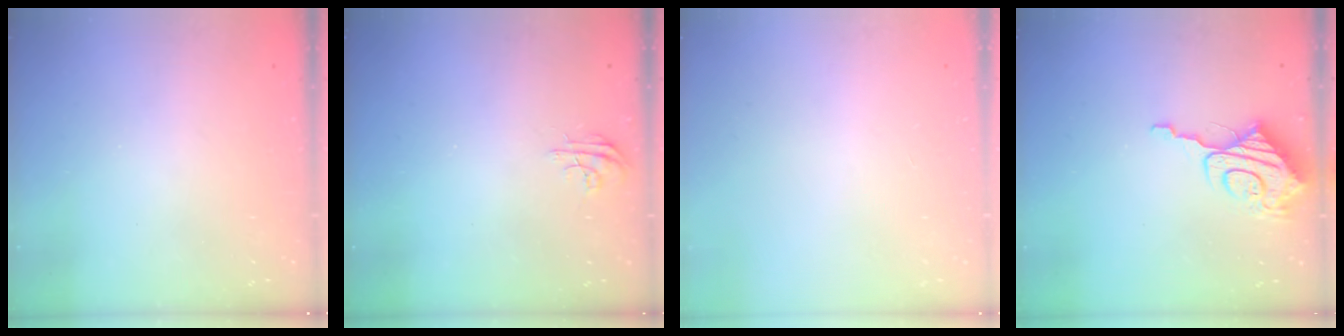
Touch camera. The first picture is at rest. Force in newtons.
{"total": 4.3, "press": 4.3, "slide": 0.4}
{"total": 0.0}
{"total": 10.4, "press": 10.4, "slide": 1.2}